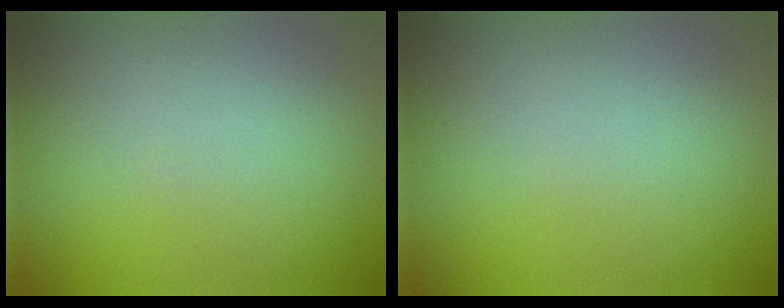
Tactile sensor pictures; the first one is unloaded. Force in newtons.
{"total": 0.0}